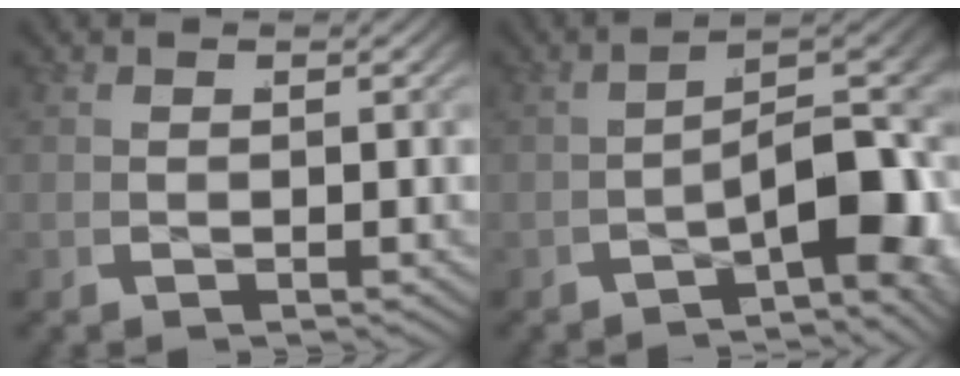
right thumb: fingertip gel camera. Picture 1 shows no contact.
{"total": 10.0, "force": [-2.9, 4.5, 8.4], "torque": [-0.113, -0.025, -0.030]}